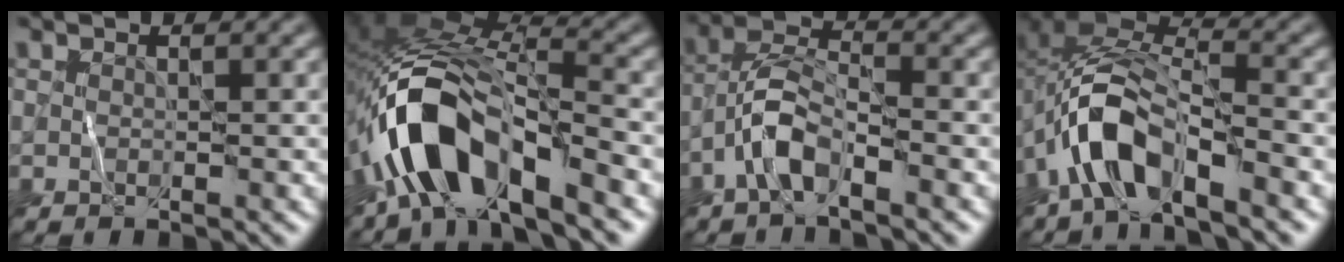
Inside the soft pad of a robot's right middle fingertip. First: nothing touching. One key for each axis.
{"total": 9.5, "fx": -5.3, "fy": 4.0, "fz": 6.7, "tx": -0.118, "ty": 0.011, "tz": -0.105}
{"total": 4.0, "fx": -2.4, "fy": 1.3, "fz": 3.0, "tx": -0.054, "ty": 0.013, "tz": -0.053}
{"total": 7.3, "fx": -3.7, "fy": 3.3, "fz": 5.4, "tx": -0.098, "ty": 0.007, "tz": -0.080}